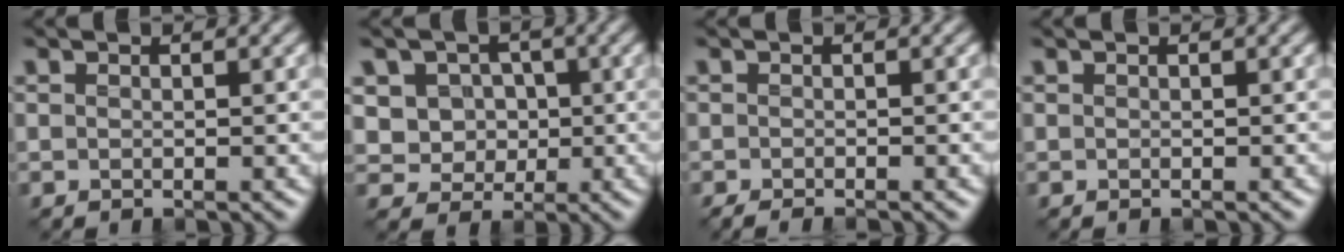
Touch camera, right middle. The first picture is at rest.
{"total": 4.7, "force": [0.6, 4.3, 1.9], "torque": [-0.036, 0.003, 0.005]}
{"total": 1.1, "force": [-1.0, -0.1, 0.3], "torque": [-0.005, -0.008, -0.022]}
{"total": 0.0}